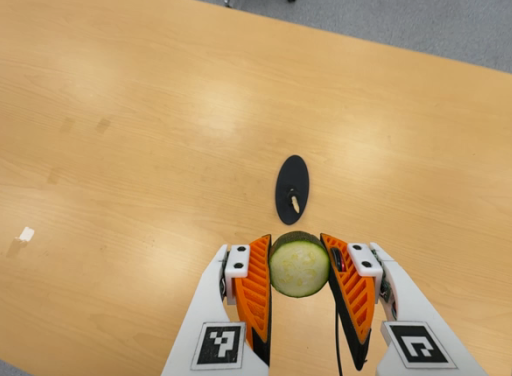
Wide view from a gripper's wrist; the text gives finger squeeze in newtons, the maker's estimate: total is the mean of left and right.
{"total": 11.3, "left": 10.2, "right": 12.3}